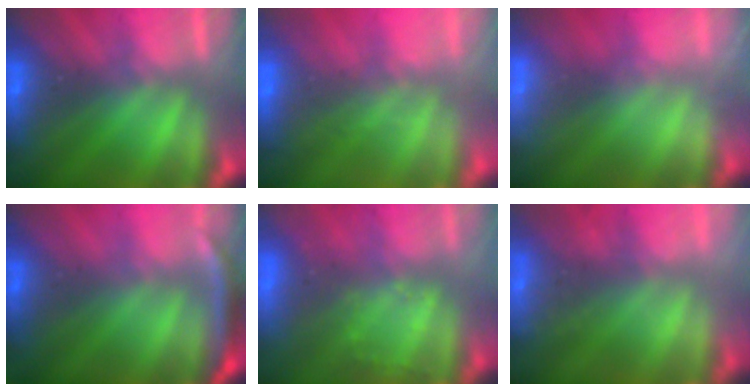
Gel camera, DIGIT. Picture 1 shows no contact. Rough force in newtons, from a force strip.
{"total": 9.3}
{"total": 2.5}
{"total": 2.9}
{"total": 2.9}
{"total": 2.1}